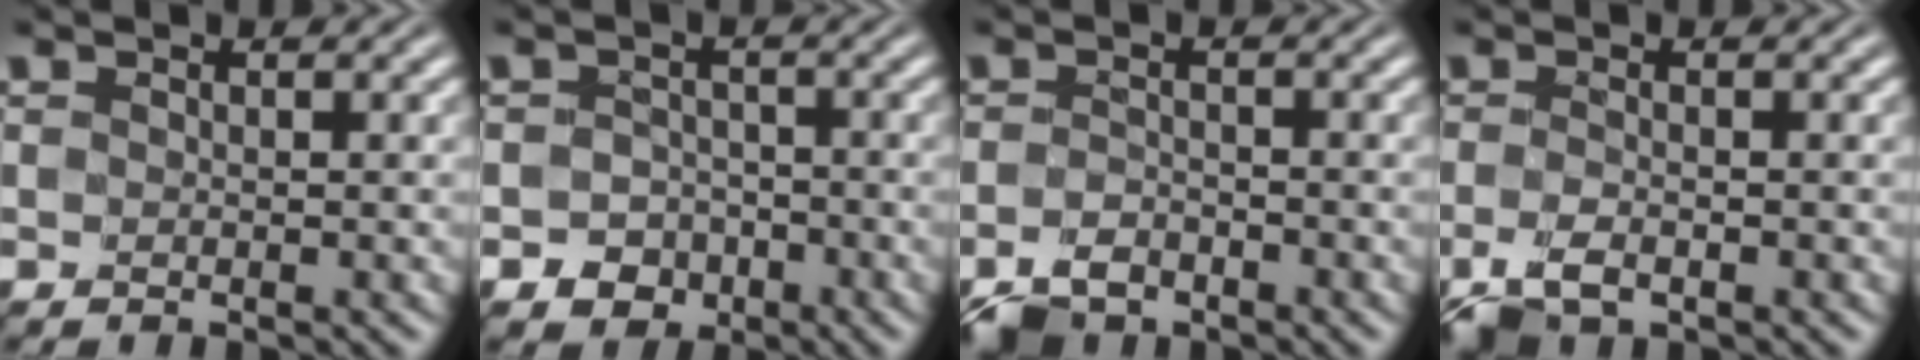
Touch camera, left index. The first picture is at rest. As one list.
[{"total": 3.2, "force": [-1.9, 2.5, 0.2], "torque": [0.022, 0.001, -0.036]}, {"total": 3.1, "force": [-2.5, 1.4, 1.1], "torque": [-0.018, -0.001, -0.051]}, {"total": 2.8, "force": [-1.7, 1.1, 1.9], "torque": [-0.045, -0.005, -0.037]}]